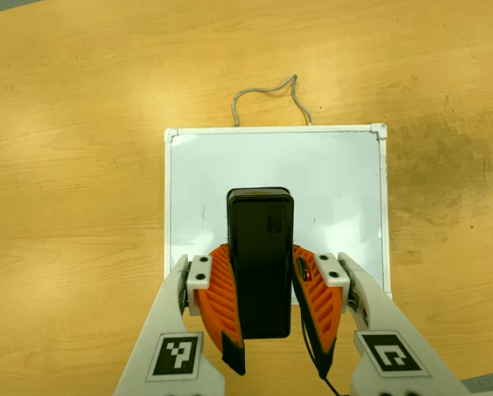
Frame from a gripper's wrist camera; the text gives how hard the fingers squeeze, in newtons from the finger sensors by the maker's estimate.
{"total": 6.7, "left": 5.7, "right": 7.7}